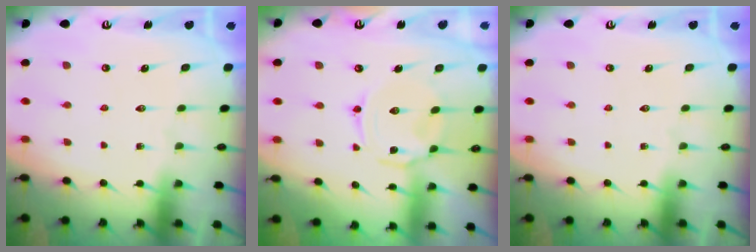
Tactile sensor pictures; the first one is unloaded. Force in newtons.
{"total": 3.8, "press": 3.8, "slide": 0.5}
{"total": 0.0}